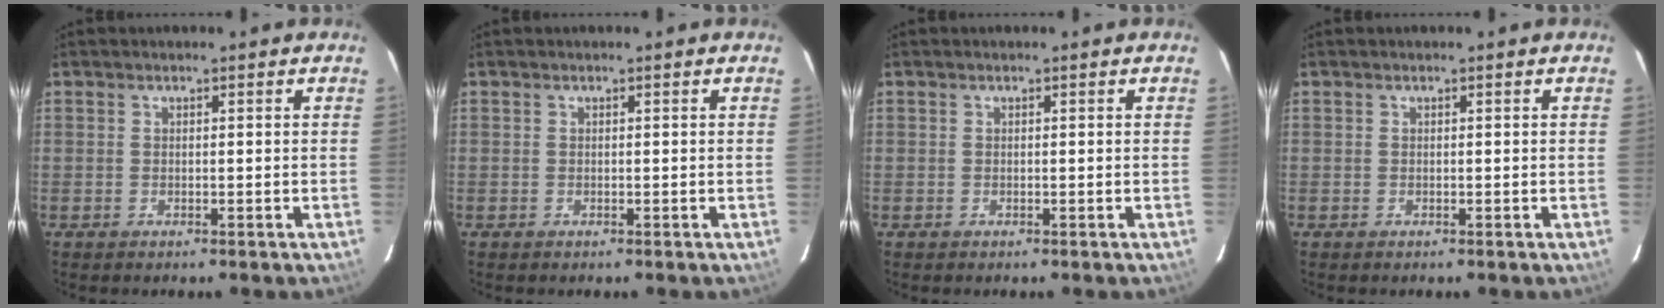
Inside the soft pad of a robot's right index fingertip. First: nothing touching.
{"total": 0.0}
{"total": 0.0}
{"total": 0.0}